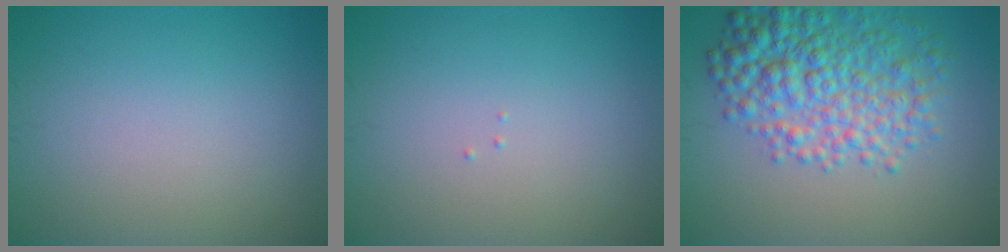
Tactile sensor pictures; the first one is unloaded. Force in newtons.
{"total": 0.0}
{"total": 6.9, "press": 6.9, "slide": 0.2}